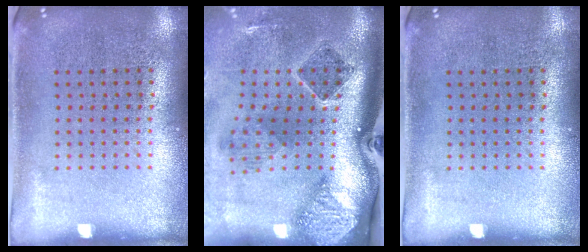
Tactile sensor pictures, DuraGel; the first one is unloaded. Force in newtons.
{"total": 3.0, "press": 1.9, "slide": 2.3}
{"total": 0.0}